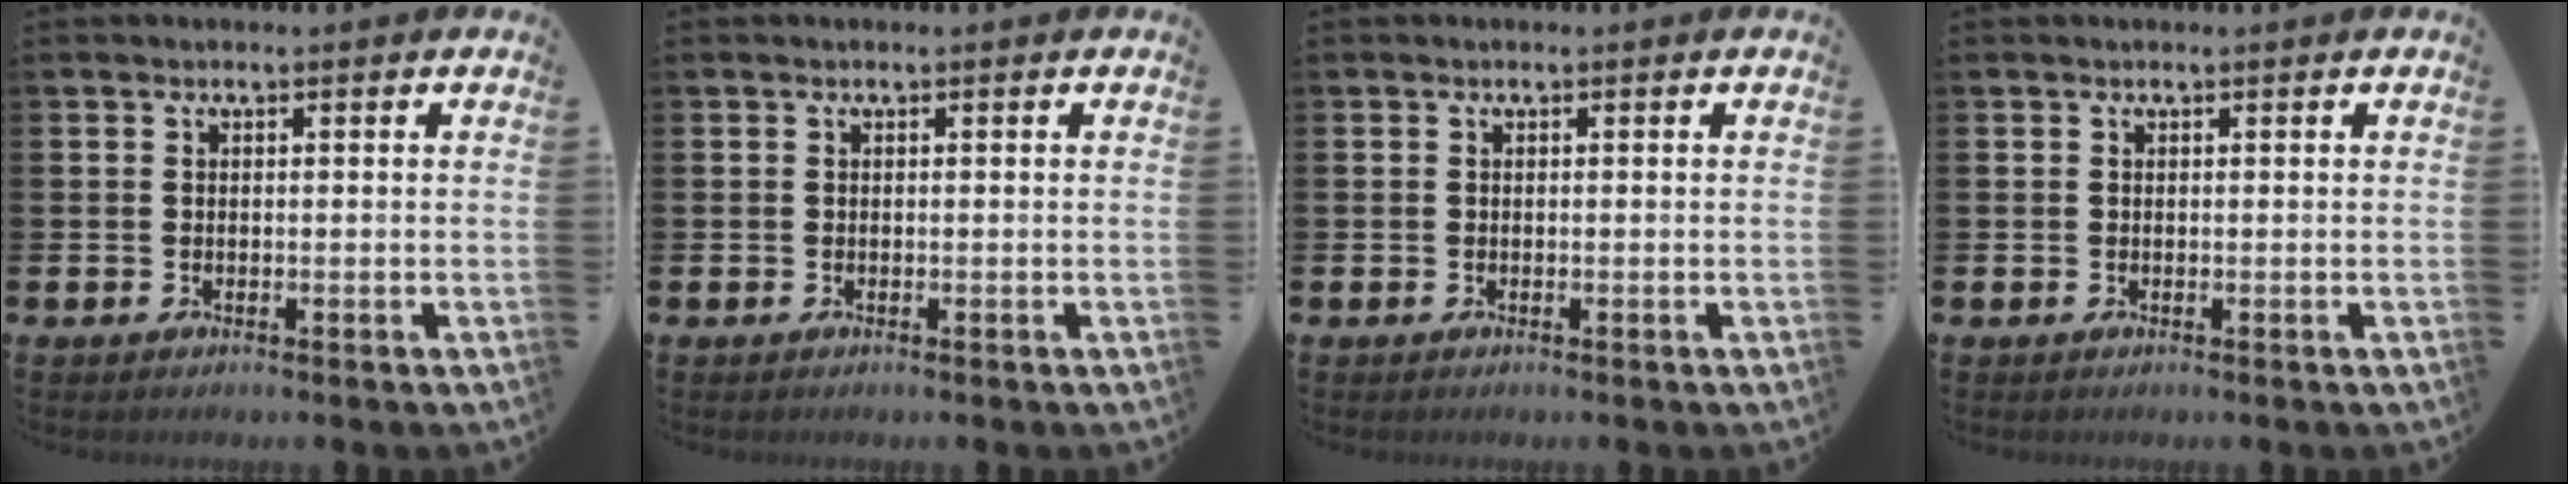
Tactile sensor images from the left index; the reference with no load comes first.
{"total": 0.0}
{"total": 0.0}
{"total": 0.0}